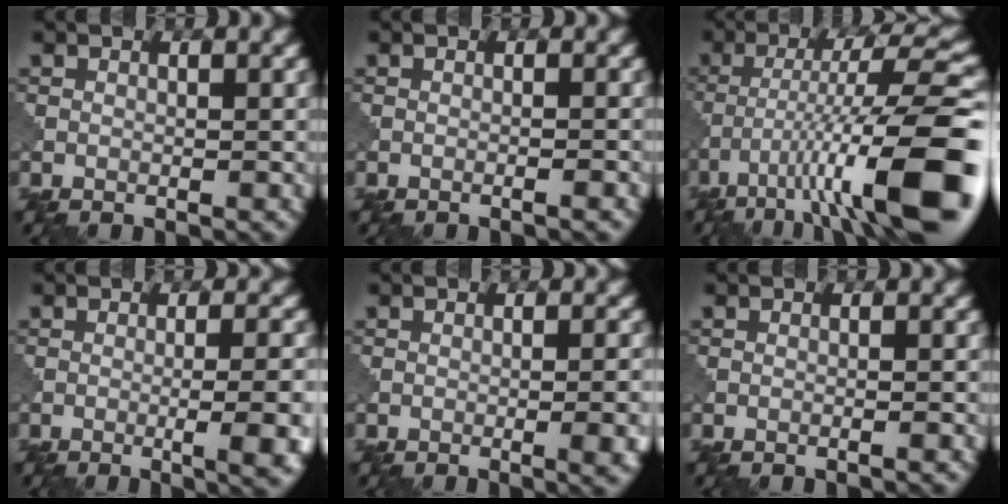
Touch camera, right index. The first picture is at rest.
{"total": 1.2, "force": [-0.3, 0.4, 1.0], "torque": [-0.003, 0.002, -0.017]}
{"total": 13.6, "force": [-6.1, 2.8, 11.8], "torque": [-0.194, 0.011, -0.091]}
{"total": 7.8, "force": [-1.8, 2.8, 7.0], "torque": [-0.061, 0.010, -0.013]}
{"total": 5.2, "force": [-1.1, 2.1, 4.7], "torque": [-0.033, 0.008, -0.010]}
{"total": 0.9, "force": [-0.2, 0.3, 0.8], "torque": [-0.003, 0.002, -0.013]}